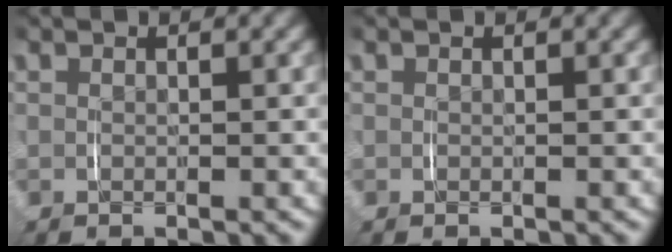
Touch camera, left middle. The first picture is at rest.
{"total": 0.0}